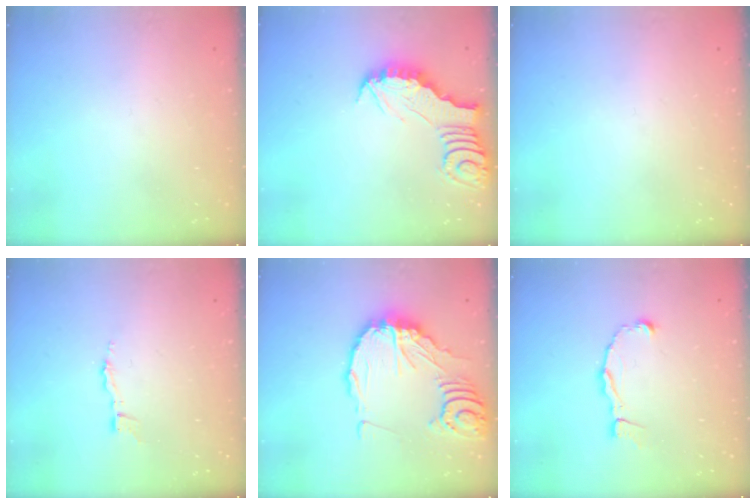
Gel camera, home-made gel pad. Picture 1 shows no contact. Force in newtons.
{"total": 3.0, "press": 3.0, "slide": 0.3}
{"total": 0.0}
{"total": 3.4, "press": 3.4, "slide": 0.3}
{"total": 16.1, "press": 16.0, "slide": 1.9}
{"total": 4.5, "press": 4.4, "slide": 0.6}